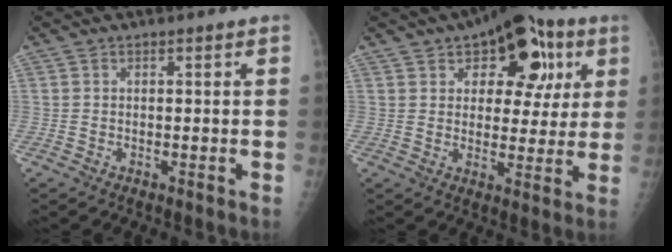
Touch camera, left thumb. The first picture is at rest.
{"total": 16.7, "force": [7.1, 9.2, 12.0], "torque": [-0.108, -0.003, 0.096]}